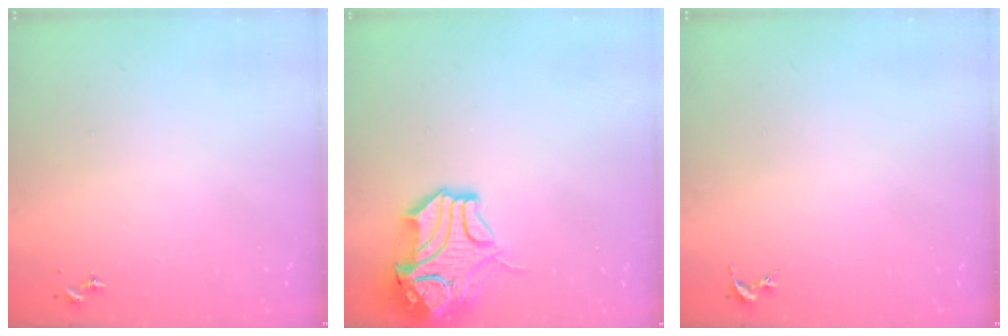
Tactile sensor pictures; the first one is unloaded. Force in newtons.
{"total": 13.9, "press": 13.7, "slide": 2.0}
{"total": 0.0}